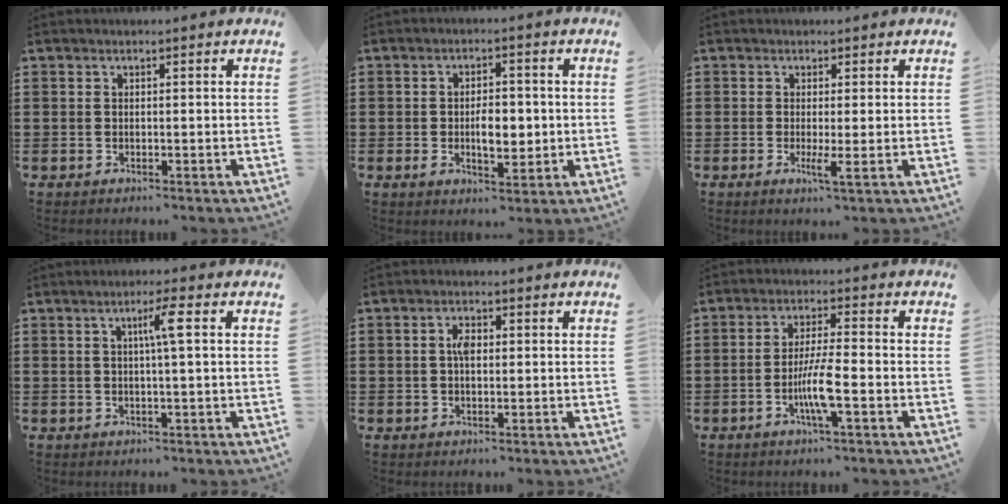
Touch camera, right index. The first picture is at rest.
{"total": 5.3, "force": [-0.5, 2.8, 4.5], "torque": [-0.068, 0.002, -0.014]}
{"total": 2.4, "force": [-0.5, 0.0, 2.3], "torque": [-0.042, -0.009, -0.009]}
{"total": 3.8, "force": [0.9, -0.2, 3.7], "torque": [-0.064, -0.001, 0.007]}
{"total": 2.5, "force": [0.3, 1.2, 2.2], "torque": [-0.044, 0.006, 0.003]}
{"total": 6.5, "force": [-2.2, 0.6, 6.1], "torque": [-0.122, -0.012, -0.044]}